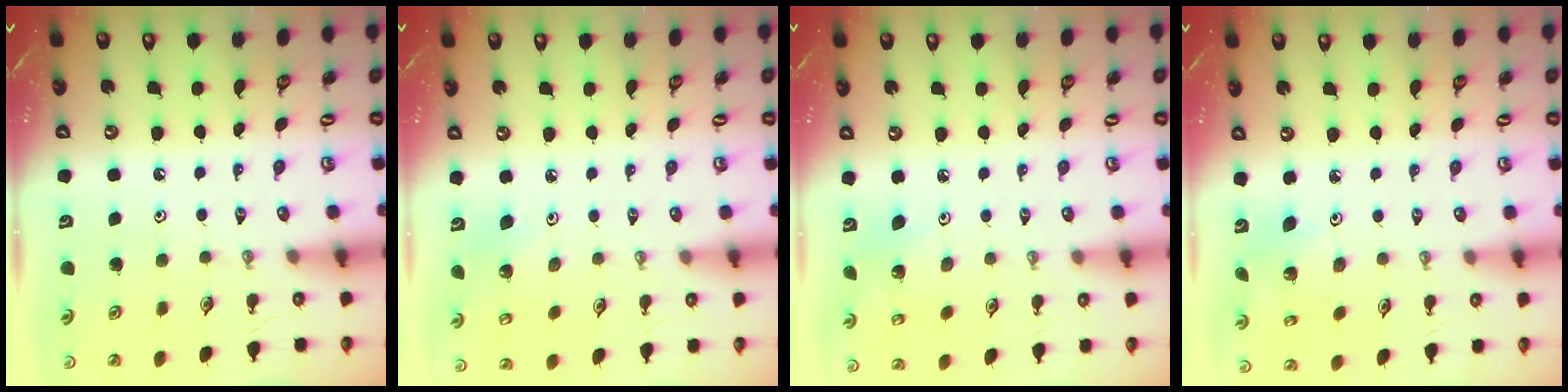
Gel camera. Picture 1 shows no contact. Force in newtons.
{"total": 5.3, "press": 4.9, "slide": 1.8}
{"total": 3.5, "press": 3.5, "slide": 0.1}
{"total": 4.1, "press": 4.1, "slide": 0.5}